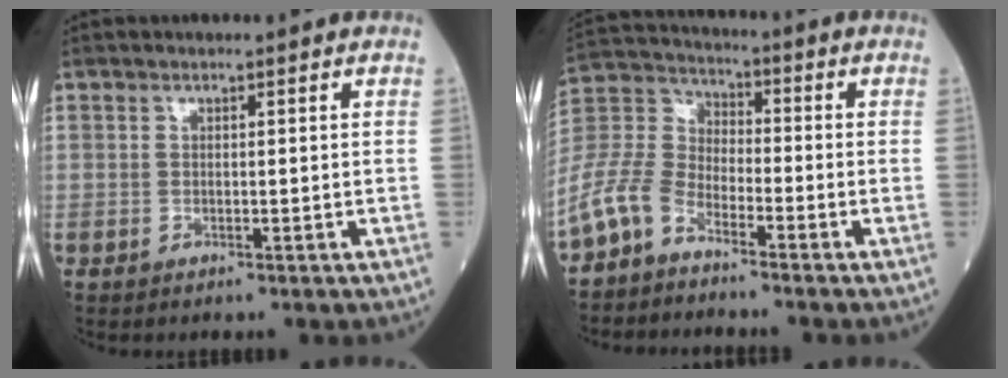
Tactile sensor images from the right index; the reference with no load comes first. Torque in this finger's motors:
{"motor_torque": [1.68, -0.46, 1.05, 0.20]}